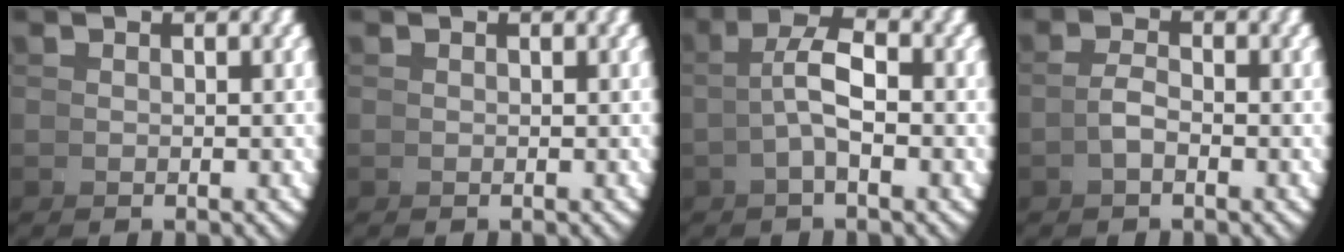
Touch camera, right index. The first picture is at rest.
{"total": 0.0}
{"total": 3.6, "force": [0.9, 0.9, 3.4], "torque": [-0.055, 0.005, 0.011]}
{"total": 1.2, "force": [-0.7, -0.3, 0.9], "torque": [-0.020, -0.003, -0.009]}